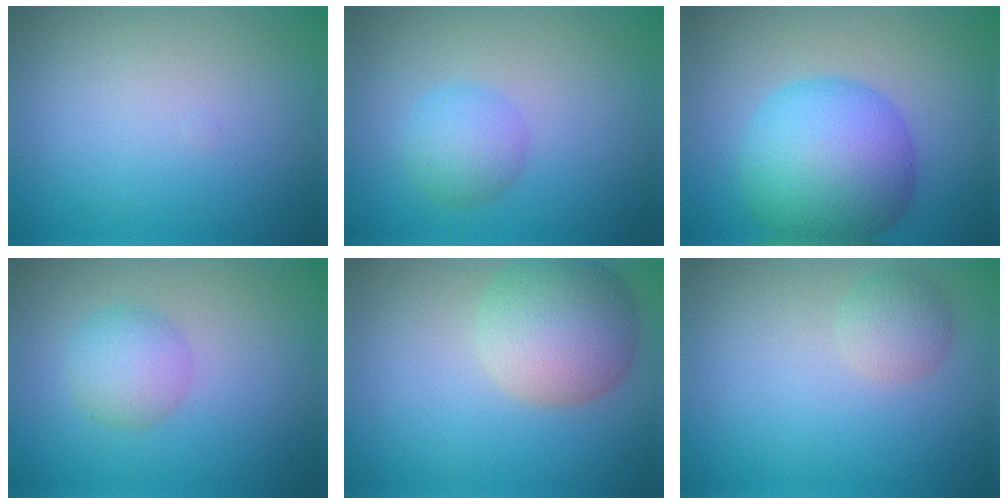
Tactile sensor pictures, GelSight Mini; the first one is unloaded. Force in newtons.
{"total": 2.7, "press": 2.7, "slide": 0.1}
{"total": 10.0, "press": 10.0, "slide": 0.1}
{"total": 2.8, "press": 2.8, "slide": 0.0}
{"total": 6.9, "press": 6.9, "slide": 0.5}
{"total": 2.0, "press": 2.0, "slide": 0.1}